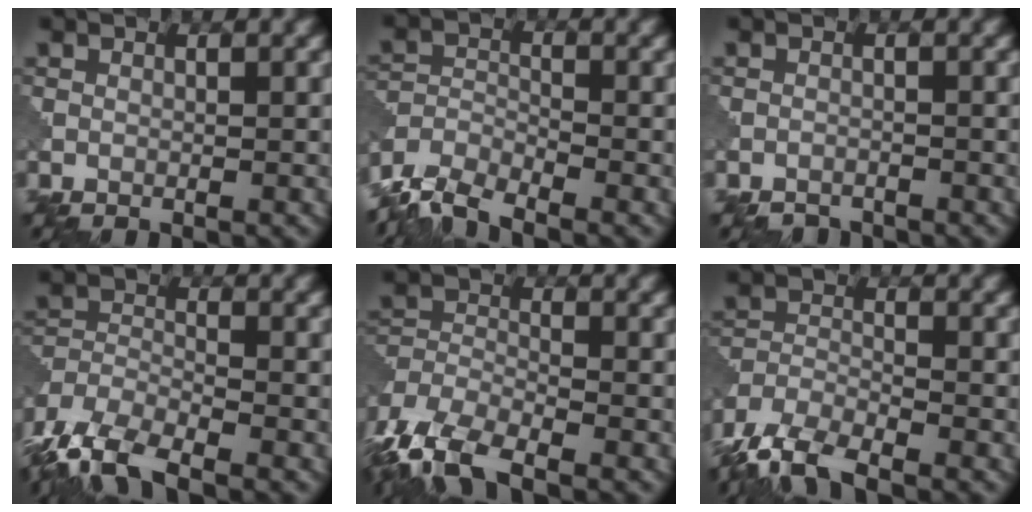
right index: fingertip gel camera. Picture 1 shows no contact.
{"total": 4.9, "force": [-4.4, 1.3, 1.9], "torque": [-0.033, -0.007, -0.093]}
{"total": 1.6, "force": [-1.5, 0.5, 0.1], "torque": [0.002, -0.002, -0.028]}
{"total": 7.9, "force": [-6.1, 2.8, 4.2], "torque": [-0.082, -0.017, -0.122]}
{"total": 8.7, "force": [-6.4, 3.4, 4.9], "torque": [-0.098, -0.021, -0.125]}
{"total": 6.3, "force": [-5.0, 1.8, 3.4], "torque": [-0.068, -0.011, -0.106]}